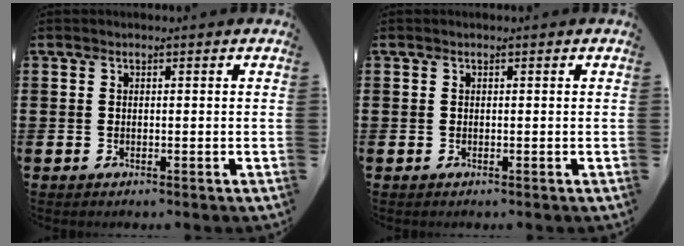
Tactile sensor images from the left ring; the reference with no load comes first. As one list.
[{"total": 0.0}]